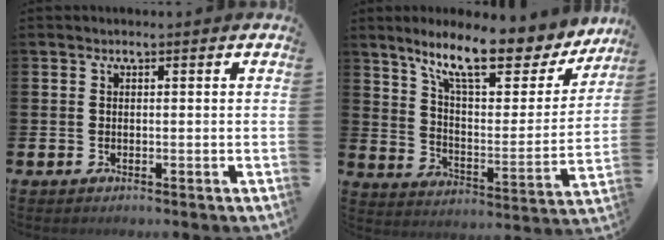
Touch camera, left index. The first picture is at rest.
{"total": 12.2, "force": [9.6, 3.1, 6.9], "torque": [-0.138, -0.057, 0.159]}